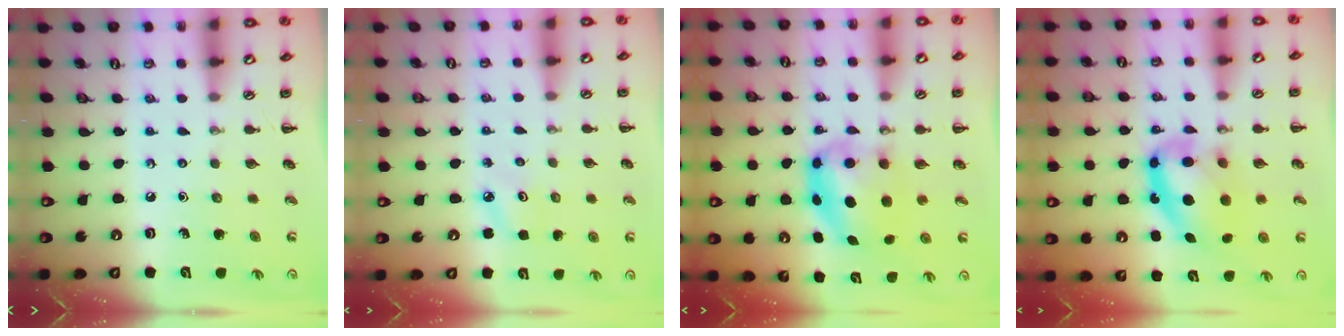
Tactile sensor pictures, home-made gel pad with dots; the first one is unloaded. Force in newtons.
{"total": 3.9, "press": 3.7, "slide": 1.1}
{"total": 7.4, "press": 7.3, "slide": 1.2}
{"total": 12.7, "press": 12.3, "slide": 3.0}